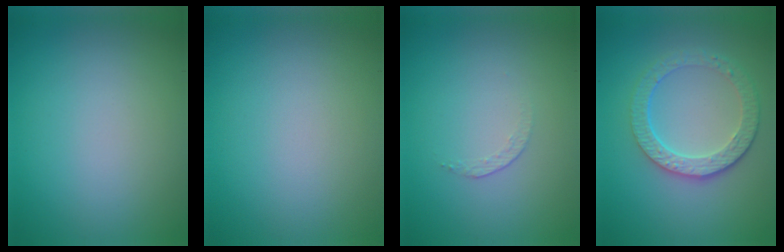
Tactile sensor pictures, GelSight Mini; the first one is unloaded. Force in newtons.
{"total": 0.0}
{"total": 0.7, "press": 0.4, "slide": 0.6}
{"total": 4.3, "press": 3.3, "slide": 2.7}